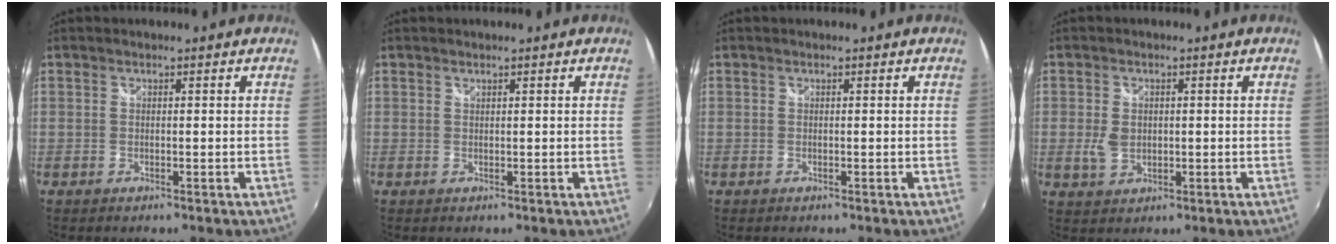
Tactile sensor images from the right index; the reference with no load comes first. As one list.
[{"total": 0.0}, {"total": 0.0}, {"total": 3.9, "force": [-0.1, 2.9, 2.5], "torque": [-0.053, 0.000, 0.000]}]